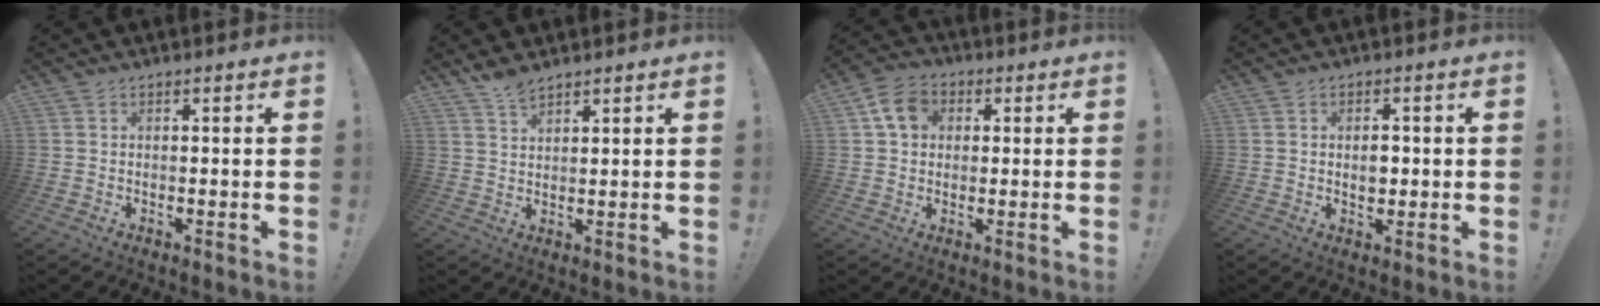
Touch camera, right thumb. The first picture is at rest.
{"total": 4.3, "force": [3.6, 1.3, 1.9], "torque": [-0.031, -0.023, 0.066]}
{"total": 8.5, "force": [2.3, 6.9, 4.5], "torque": [-0.071, 0.011, 0.048]}
{"total": 3.6, "force": [-0.2, 2.8, 2.3], "torque": [-0.031, 0.001, -0.007]}